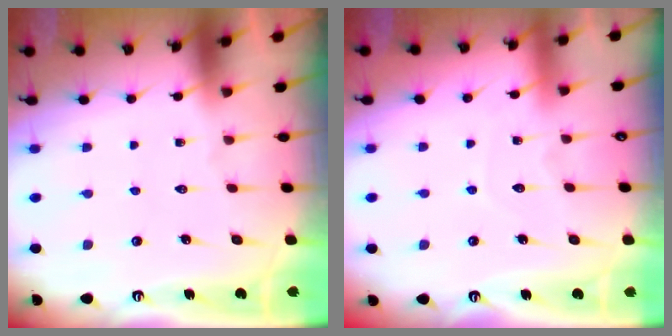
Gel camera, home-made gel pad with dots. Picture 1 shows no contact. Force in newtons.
{"total": 4.5, "press": 4.5, "slide": 0.5}